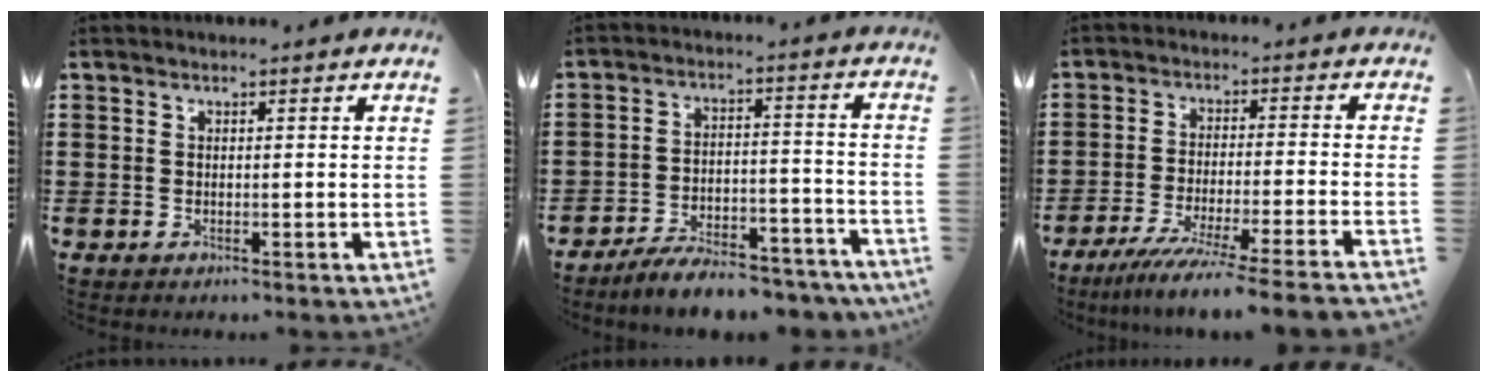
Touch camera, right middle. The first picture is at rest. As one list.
[{"total": 6.8, "force": [-6.5, 1.0, 1.9], "torque": [-0.029, 0.013, -0.124]}, {"total": 6.7, "force": [-5.9, -0.9, 3.0], "torque": [-0.055, -0.019, -0.115]}]